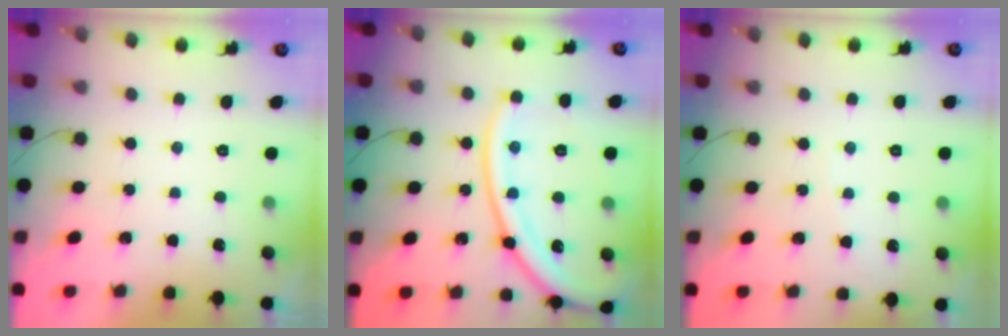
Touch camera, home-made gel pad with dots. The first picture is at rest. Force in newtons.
{"total": 19.1, "press": 19.0, "slide": 2.4}
{"total": 2.9, "press": 2.9, "slide": 0.4}